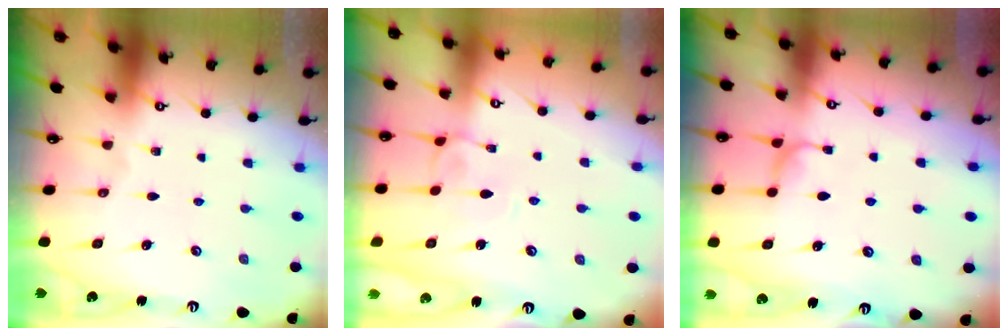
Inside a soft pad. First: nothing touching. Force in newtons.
{"total": 1.7, "press": 1.7, "slide": 0.4}
{"total": 2.3, "press": 2.3, "slide": 0.4}